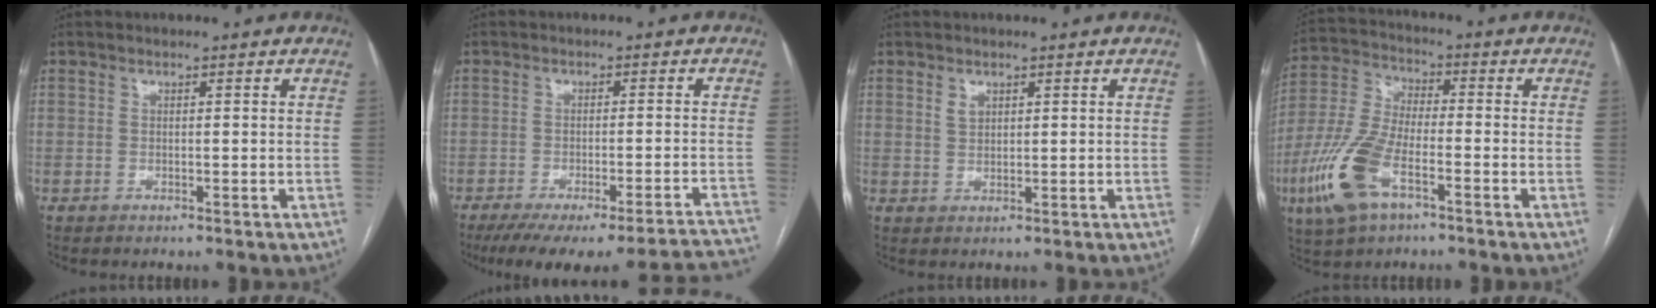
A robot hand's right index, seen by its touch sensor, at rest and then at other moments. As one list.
[{"total": 21.7, "force": [-19.9, 1.6, 8.3], "torque": [-0.057, -0.012, -0.248]}, {"total": 1.8, "force": [1.0, 1.1, 0.9], "torque": [-0.017, 0.000, 0.023]}, {"total": 12.0, "force": [-5.3, 4.7, 9.7], "torque": [-0.232, -0.005, -0.102]}]